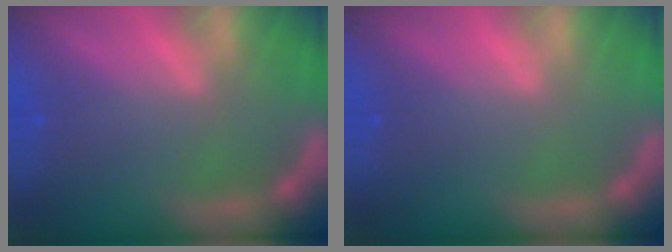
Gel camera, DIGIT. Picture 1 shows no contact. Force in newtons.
{"total": 0.0}